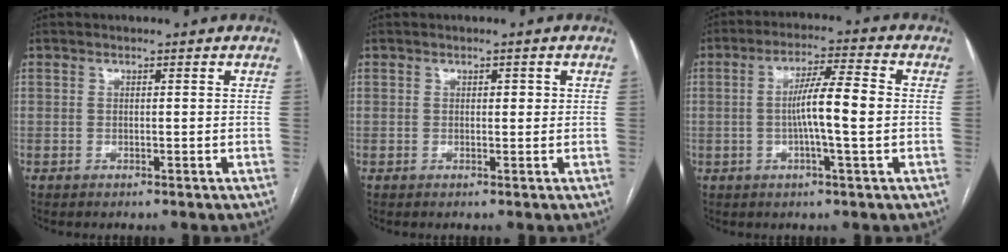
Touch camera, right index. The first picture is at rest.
{"total": 0.8, "force": [0.2, 0.5, 0.7], "torque": [-0.007, 0.004, 0.002]}
{"total": 1.3, "force": [-0.1, 0.0, 1.3], "torque": [-0.023, 0.002, 0.001]}